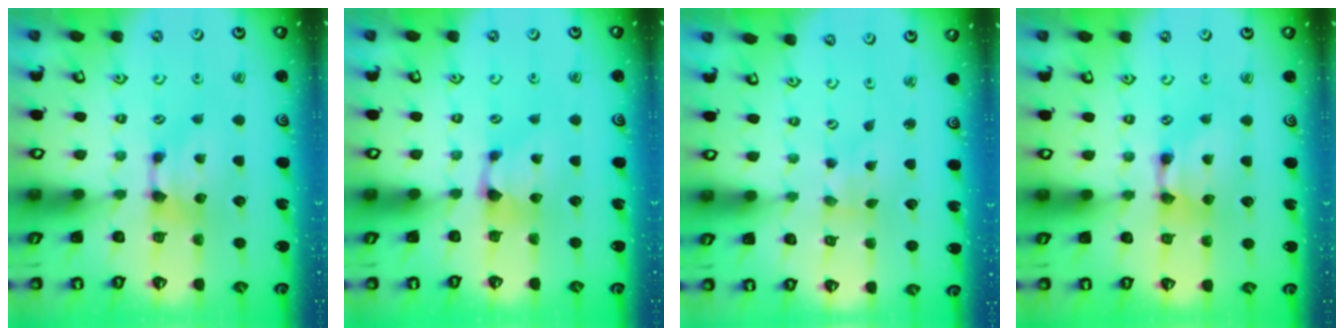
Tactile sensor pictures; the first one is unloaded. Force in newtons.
{"total": 0.8, "press": 0.2, "slide": 0.8}
{"total": 4.0, "press": 3.9, "slide": 0.6}
{"total": 2.0, "press": 2.0, "slide": 0.1}